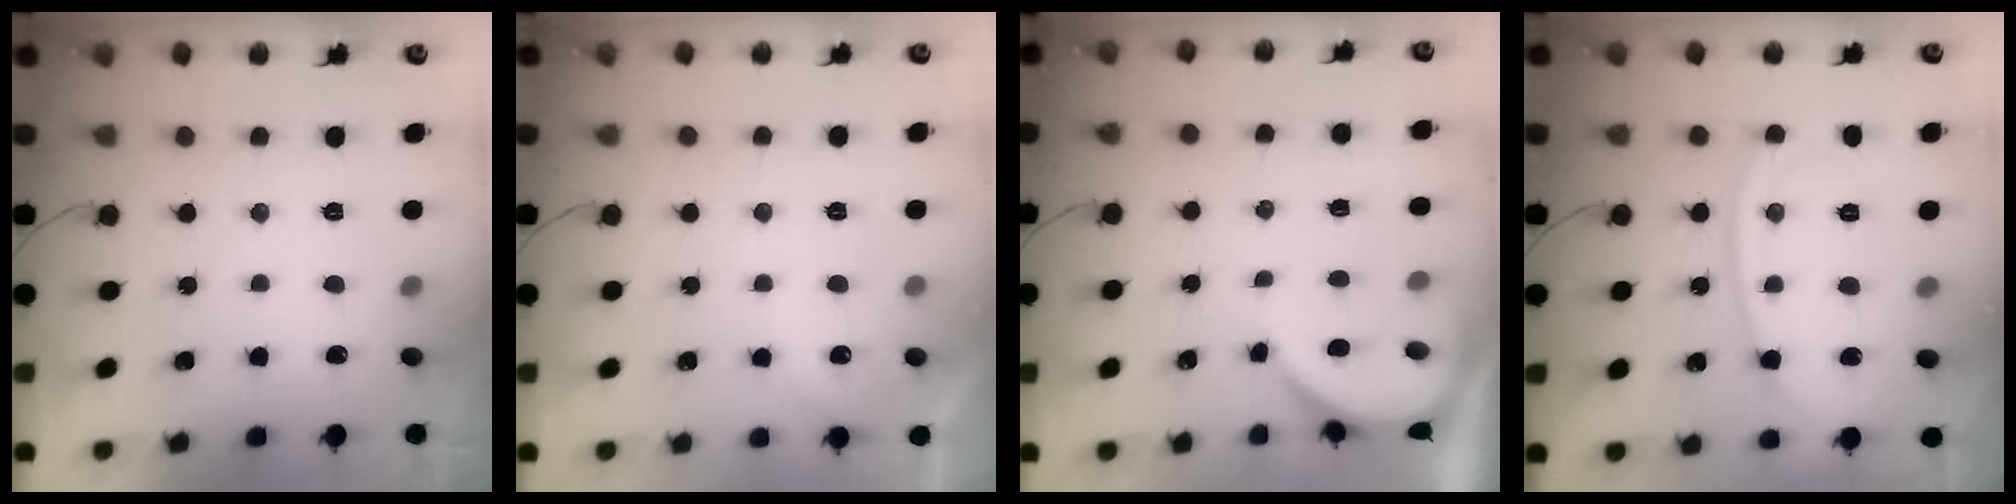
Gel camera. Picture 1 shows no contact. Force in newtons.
{"total": 2.5, "press": 2.4, "slide": 0.3}
{"total": 3.5, "press": 3.5, "slide": 0.5}
{"total": 10.4, "press": 10.4, "slide": 0.3}